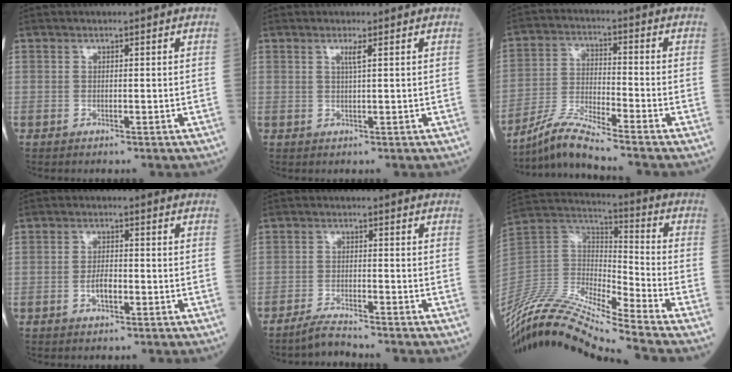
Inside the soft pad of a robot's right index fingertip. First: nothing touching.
{"total": 1.5, "force": [0.7, -0.3, 1.3], "torque": [-0.028, -0.003, 0.012]}
{"total": 7.5, "force": [-6.8, -1.6, 2.6], "torque": [-0.061, -0.021, -0.133]}
{"total": 2.9, "force": [-1.0, 1.1, 2.5], "torque": [-0.048, 0.002, -0.017]}
{"total": 3.1, "force": [-3.0, -0.4, 0.6], "torque": [-0.014, -0.014, -0.058]}
{"total": 20.9, "force": [-18.6, -0.5, 9.5], "torque": [-0.204, 0.004, -0.352]}